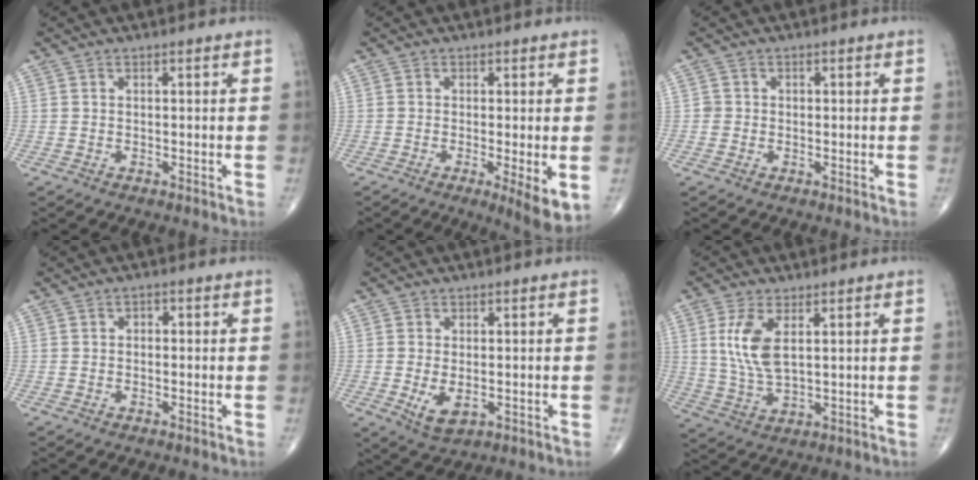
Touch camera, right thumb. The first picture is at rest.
{"total": 6.4, "force": [-1.4, 1.2, 6.1], "torque": [-0.097, -0.021, -0.023]}
{"total": 1.6, "force": [-0.3, 1.5, 0.2], "torque": [0.007, 0.006, -0.008]}
{"total": 1.3, "force": [0.0, 1.0, 0.8], "torque": [-0.001, 0.004, -0.006]}
{"total": 4.7, "force": [-1.0, 2.5, 3.8], "torque": [-0.068, -0.012, -0.008]}
{"total": 8.4, "force": [2.5, 3.8, 7.0], "torque": [-0.149, -0.010, 0.057]}